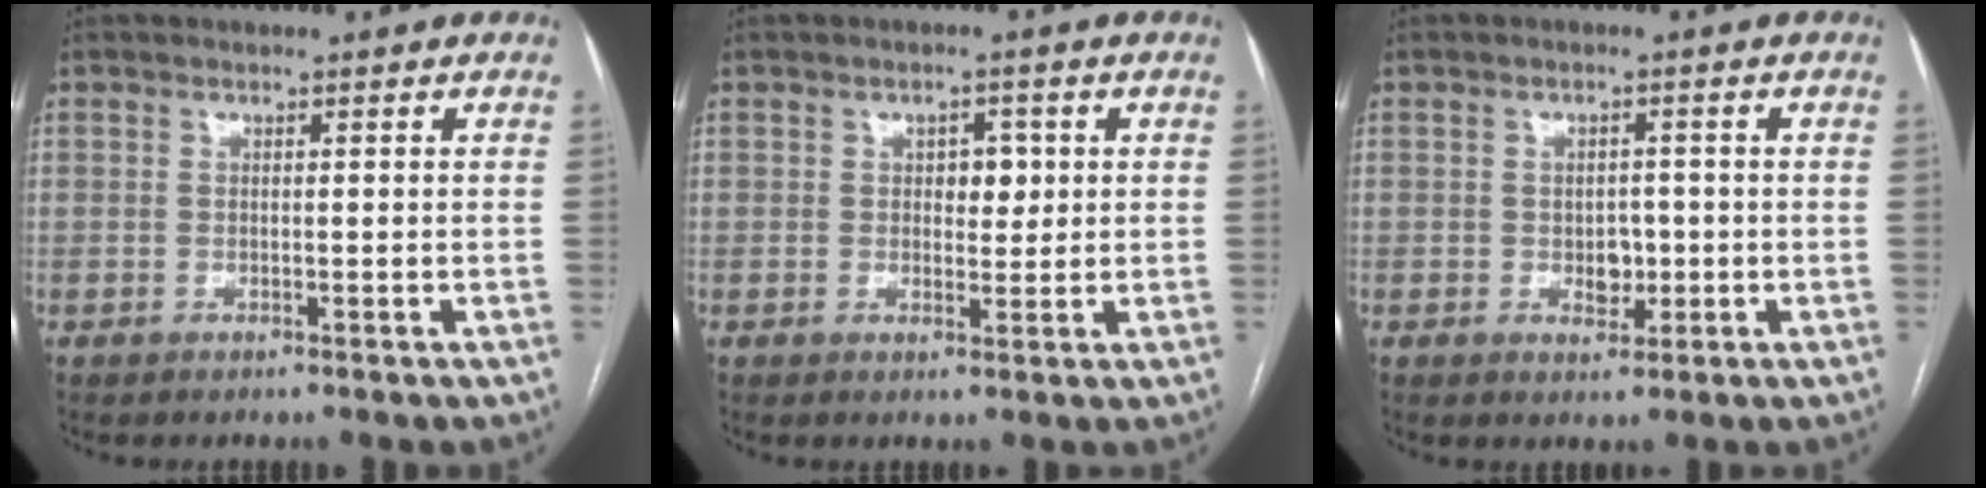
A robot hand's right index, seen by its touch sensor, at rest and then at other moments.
{"total": 3.3, "force": [0.7, 2.0, 2.5], "torque": [-0.030, 0.006, 0.012]}
{"total": 3.1, "force": [-0.6, 2.1, 2.3], "torque": [-0.027, 0.003, -0.003]}